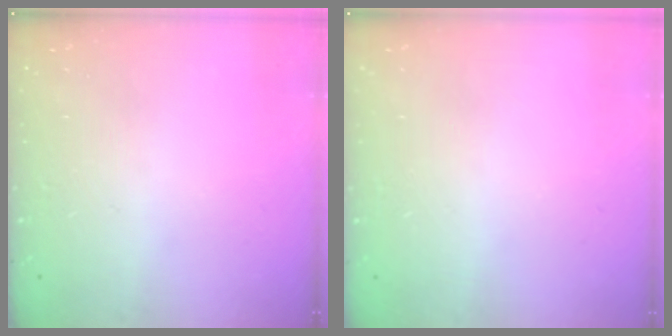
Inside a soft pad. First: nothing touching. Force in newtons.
{"total": 0.6, "press": 0.5, "slide": 0.2}